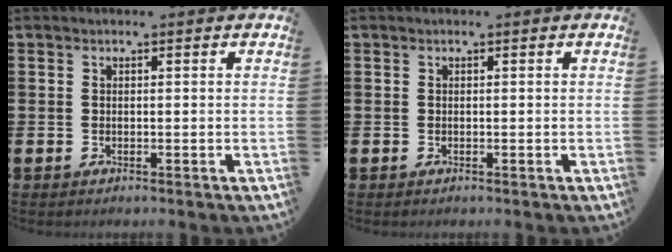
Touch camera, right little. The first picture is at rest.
{"total": 0.0}